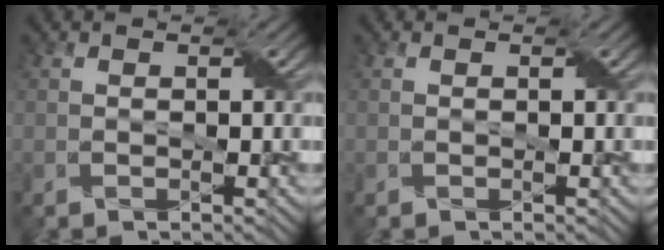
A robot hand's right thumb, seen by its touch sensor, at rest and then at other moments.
{"total": 0.0}